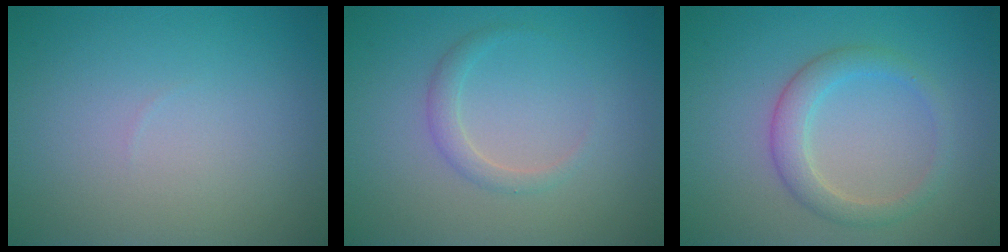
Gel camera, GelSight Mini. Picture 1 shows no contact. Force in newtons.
{"total": 1.5, "press": 1.5, "slide": 0.1}
{"total": 2.8, "press": 2.8, "slide": 0.2}